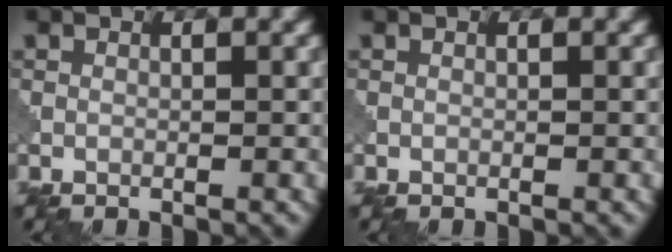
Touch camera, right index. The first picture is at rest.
{"total": 0.0}